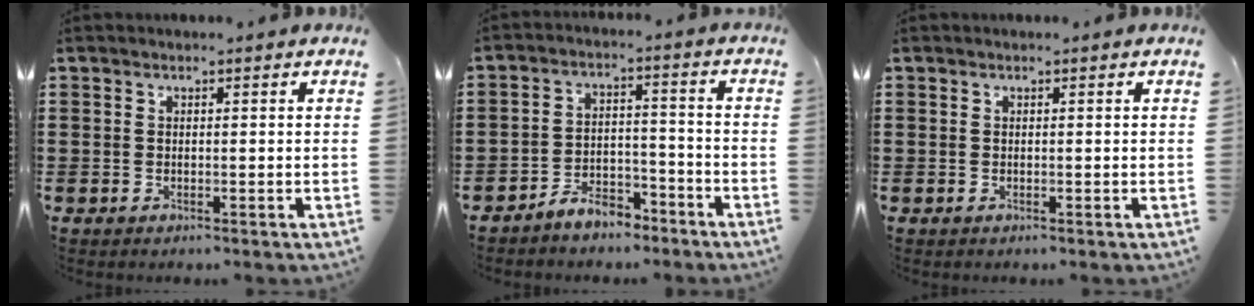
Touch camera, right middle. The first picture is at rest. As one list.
[{"total": 5.4, "force": [-5.1, 1.4, 0.9], "torque": [-0.013, 0.014, -0.103]}, {"total": 0.0}]